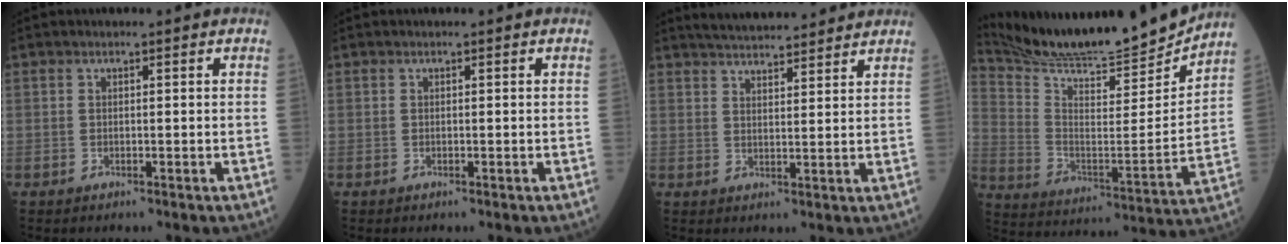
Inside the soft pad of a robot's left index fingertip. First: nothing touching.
{"total": 0.0}
{"total": 11.4, "force": [10.6, 1.6, 3.9], "torque": [-0.060, 0.018, 0.148]}
{"total": 20.0, "force": [19.0, 0.3, 6.0], "torque": [-0.123, -0.055, 0.301]}